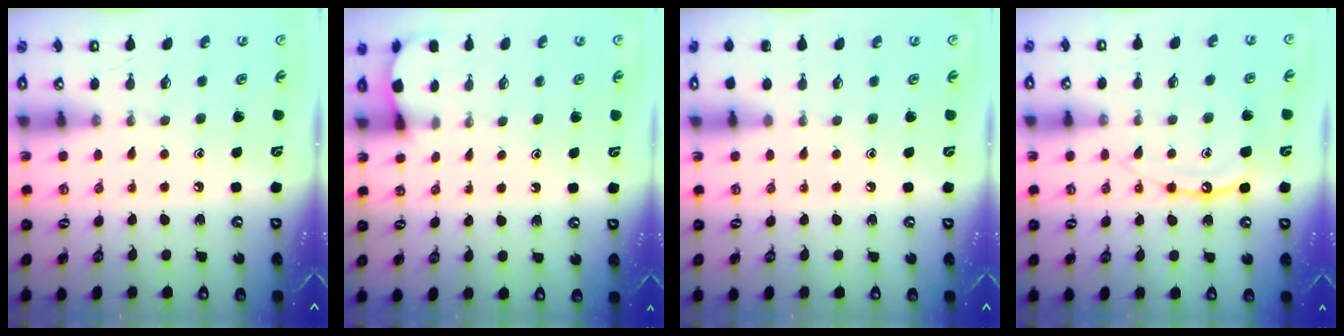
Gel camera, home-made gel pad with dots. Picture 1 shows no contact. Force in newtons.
{"total": 1.9, "press": 1.9, "slide": 0.2}
{"total": 0.0}
{"total": 11.4, "press": 11.3, "slide": 1.1}